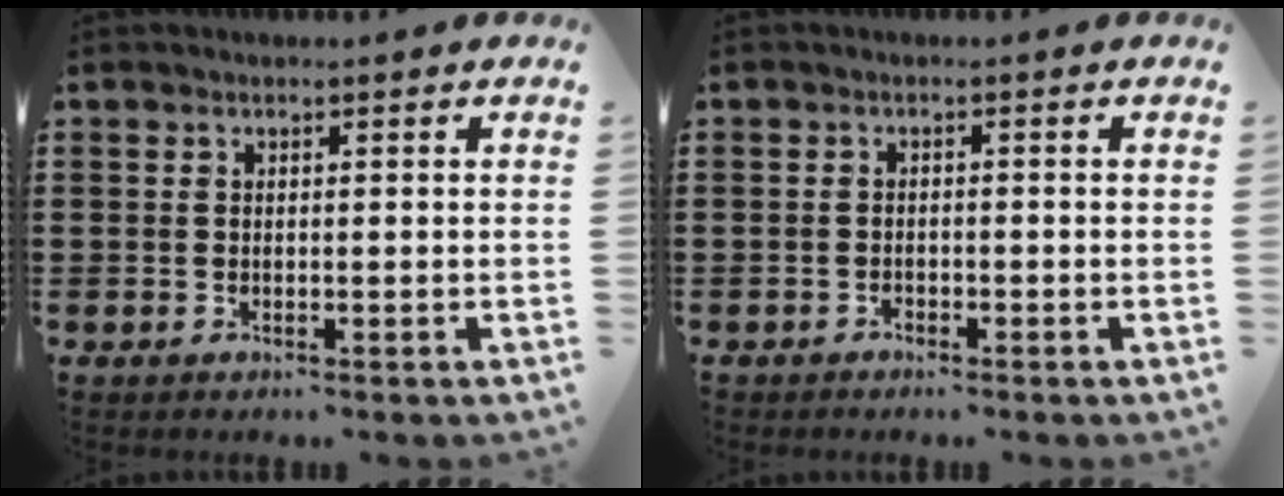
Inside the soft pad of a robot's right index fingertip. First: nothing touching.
{"total": 0.8, "force": [-0.8, 0.3, 0.0], "torque": [-0.004, 0.002, -0.017]}